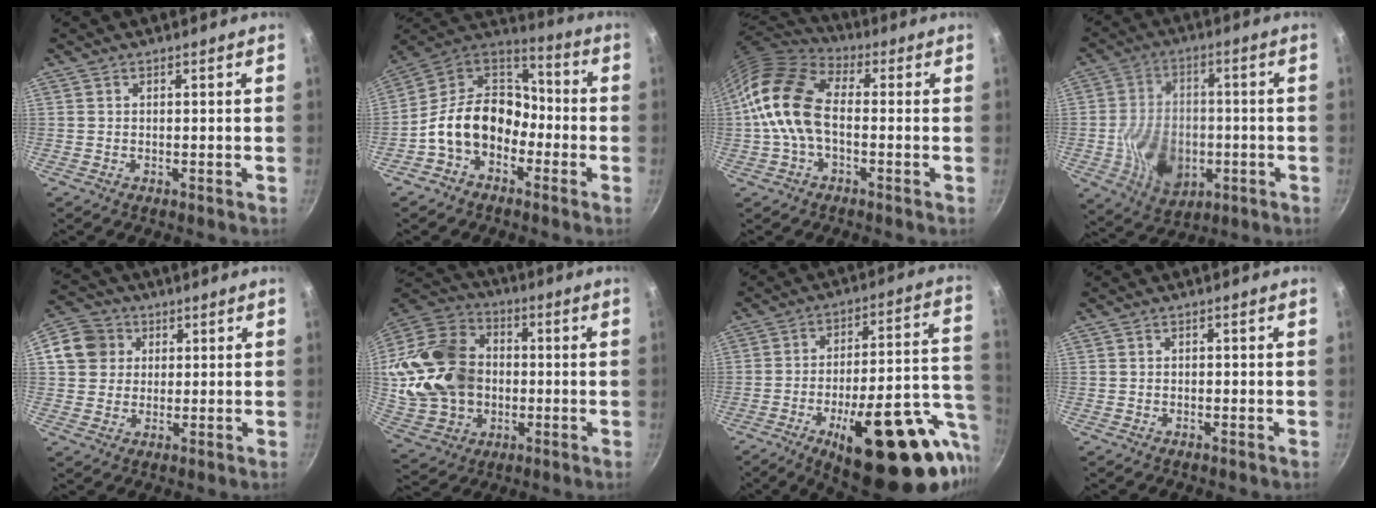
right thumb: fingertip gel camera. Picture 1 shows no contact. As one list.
[{"total": 16.6, "force": [-4.5, 12.3, 10.3], "torque": [-0.138, 0.065, -0.103]}, {"total": 14.7, "force": [-0.7, 9.3, 11.4], "torque": [-0.202, 0.032, -0.030]}, {"total": 13.4, "force": [-2.8, 9.9, 8.6], "torque": [-0.122, 0.019, -0.039]}, {"total": 8.6, "force": [2.5, 7.7, 3.0], "torque": [-0.021, 0.010, 0.034]}, {"total": 22.5, "force": [0.2, 17.7, 13.9], "torque": [-0.254, 0.033, 0.016]}, {"total": 28.7, "force": [-10.7, 10.4, 24.5], "torque": [-0.302, 0.031, -0.145]}, {"total": 0.5, "force": [-0.1, 0.5, 0.2], "torque": [-0.003, 0.004, 0.000]}]